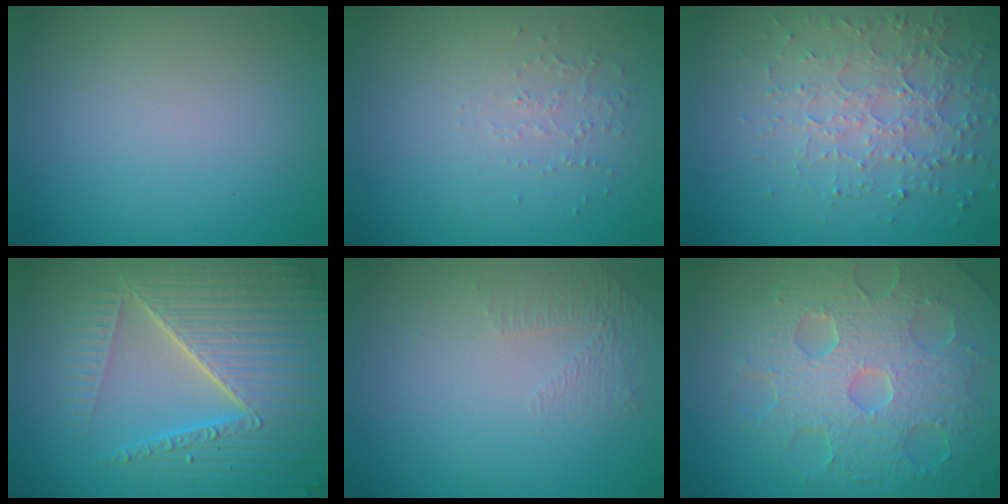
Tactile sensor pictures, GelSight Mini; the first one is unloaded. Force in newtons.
{"total": 0.8, "press": 0.5, "slide": 0.6}
{"total": 3.7, "press": 3.7, "slide": 0.5}
{"total": 8.9, "press": 5.9, "slide": 6.7}
{"total": 1.1, "press": 0.6, "slide": 1.0}
{"total": 8.7, "press": 6.0, "slide": 6.2}